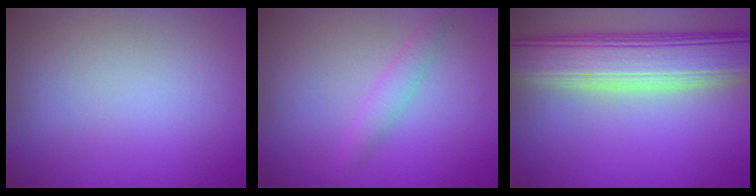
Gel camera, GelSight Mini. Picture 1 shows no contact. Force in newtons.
{"total": 1.7, "press": 1.7, "slide": 0.1}
{"total": 9.3, "press": 9.3, "slide": 0.9}